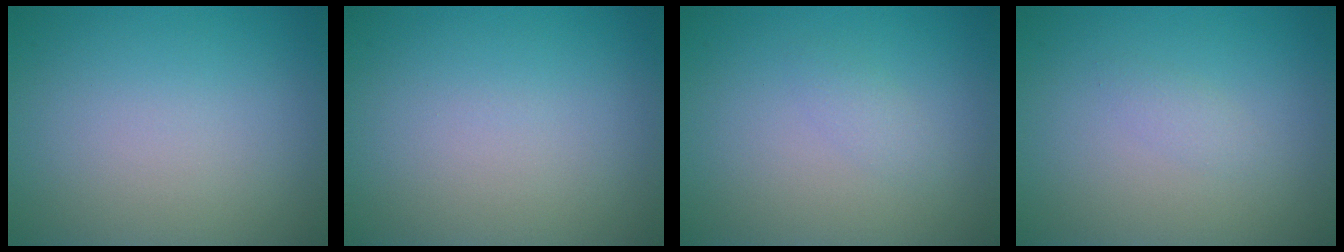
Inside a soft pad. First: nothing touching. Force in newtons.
{"total": 0.0}
{"total": 1.0, "press": 1.0, "slide": 0.0}
{"total": 0.8, "press": 0.8, "slide": 0.1}